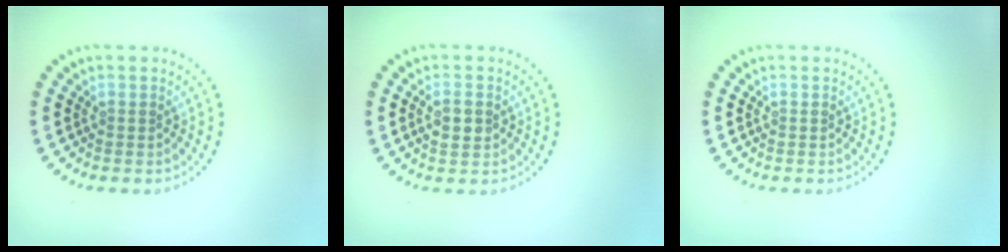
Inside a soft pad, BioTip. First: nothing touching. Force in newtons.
{"total": 2.1, "press": 2.1, "slide": 0.1}
{"total": 0.0}